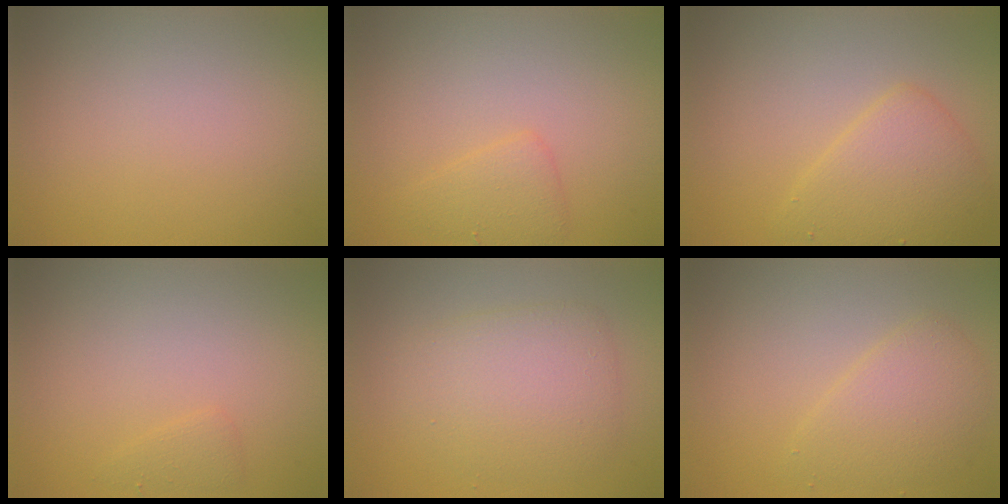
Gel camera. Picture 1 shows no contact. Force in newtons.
{"total": 1.8, "press": 1.8, "slide": 0.2}
{"total": 3.0, "press": 3.0, "slide": 0.1}
{"total": 0.9, "press": 0.9, "slide": 0.1}
{"total": 4.3, "press": 4.3, "slide": 0.1}
{"total": 3.0, "press": 3.0, "slide": 0.2}